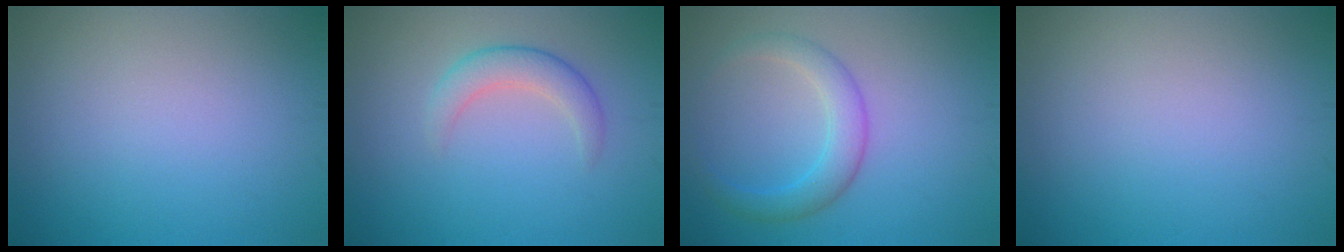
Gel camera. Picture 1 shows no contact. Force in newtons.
{"total": 2.8, "press": 2.8, "slide": 0.2}
{"total": 3.2, "press": 3.2, "slide": 0.2}
{"total": 0.0}